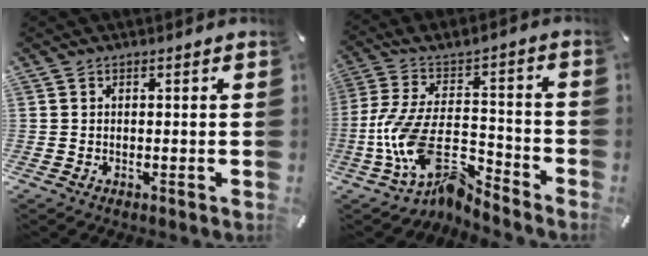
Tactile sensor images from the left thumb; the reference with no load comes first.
{"total": 17.5, "force": [-8.2, 8.3, 13.0], "torque": [-0.262, 0.037, -0.140]}